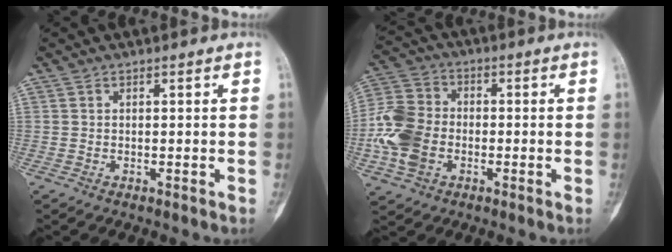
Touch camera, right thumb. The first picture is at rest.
{"total": 11.7, "force": [-2.8, 8.8, 7.2], "torque": [-0.142, 0.021, -0.059]}